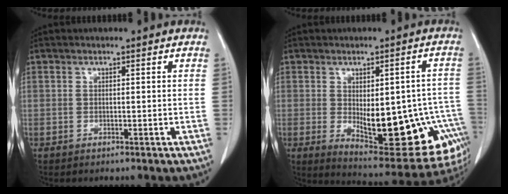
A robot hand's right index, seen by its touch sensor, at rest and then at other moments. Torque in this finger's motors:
{"motor_torque": [1.32, -0.82, 0.36, 0.15]}